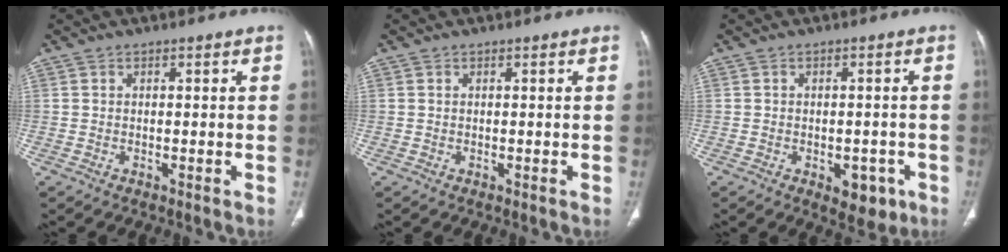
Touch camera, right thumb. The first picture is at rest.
{"total": 0.0}
{"total": 4.8, "force": [-2.1, 2.9, 3.2], "torque": [-0.018, 0.005, -0.020]}